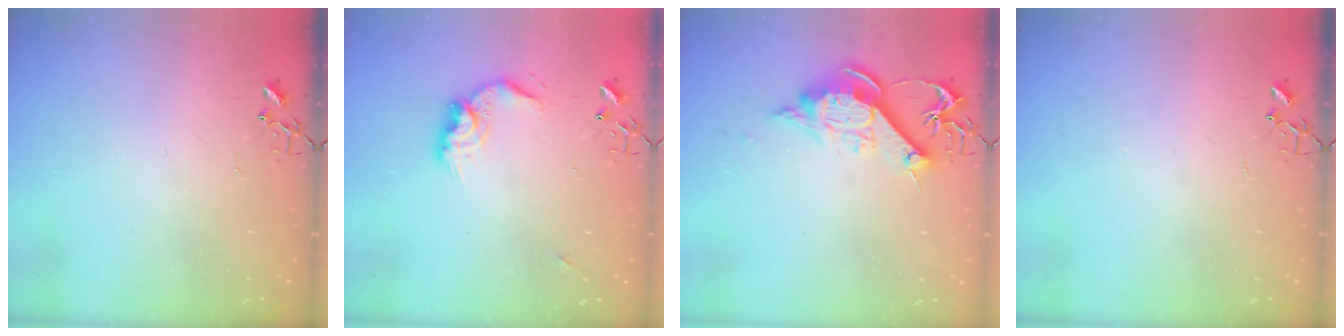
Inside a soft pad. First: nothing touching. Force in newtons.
{"total": 12.5, "press": 12.5, "slide": 0.7}
{"total": 11.9, "press": 11.9, "slide": 0.5}
{"total": 0.0}